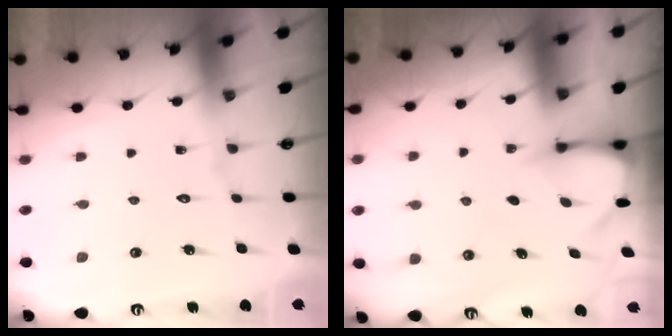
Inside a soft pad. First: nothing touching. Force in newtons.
{"total": 3.6, "press": 3.6, "slide": 0.2}